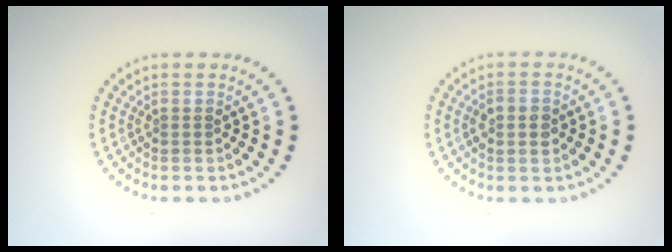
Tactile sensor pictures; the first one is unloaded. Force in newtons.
{"total": 2.6, "press": 2.6, "slide": 0.2}